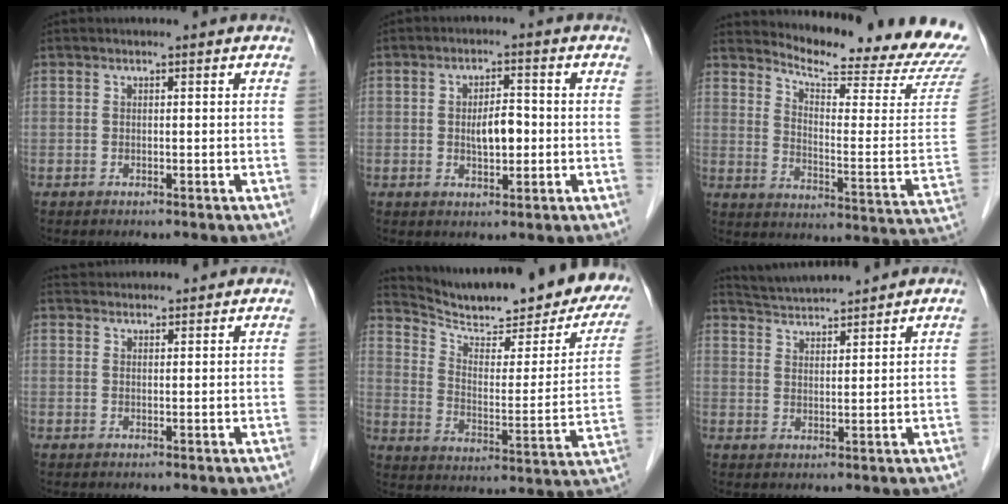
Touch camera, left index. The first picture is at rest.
{"total": 4.4, "force": [-0.7, 1.8, 4.0], "torque": [-0.070, -0.002, -0.012]}
{"total": 20.5, "force": [19.7, 0.2, 5.7], "torque": [-0.096, -0.131, 0.240]}
{"total": 4.5, "force": [4.4, 0.7, 0.5], "torque": [-0.010, 0.033, 0.065]}
{"total": 25.0, "force": [21.3, 4.8, 12.2], "torque": [-0.185, -0.054, 0.280]}
{"total": 6.4, "force": [6.3, -0.6, 1.2], "torque": [-0.032, 0.017, 0.110]}